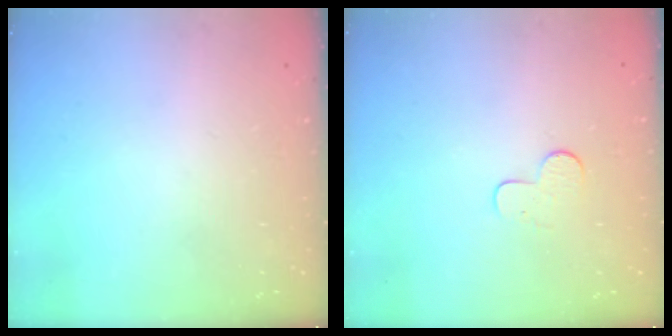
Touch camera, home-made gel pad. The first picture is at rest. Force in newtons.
{"total": 5.5, "press": 5.5, "slide": 0.5}